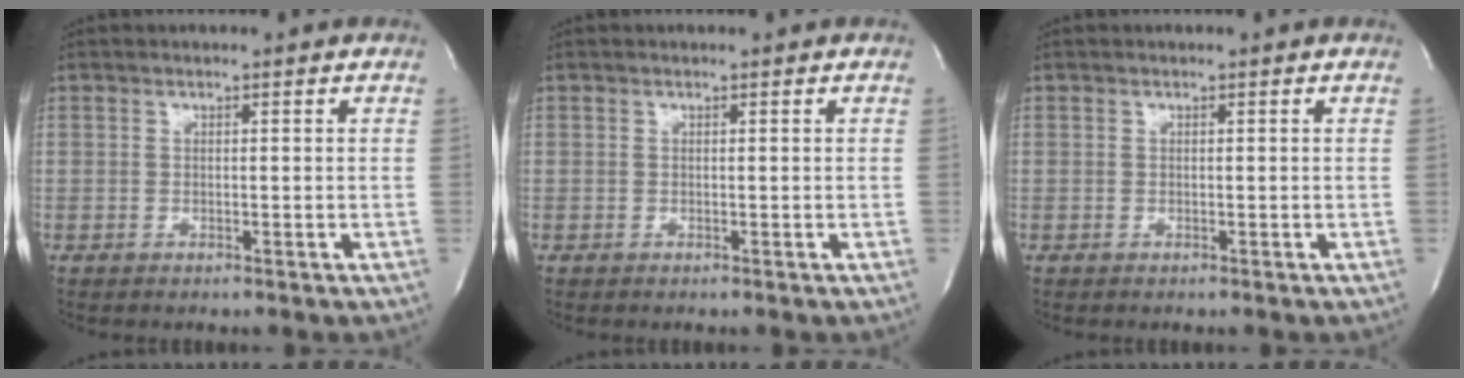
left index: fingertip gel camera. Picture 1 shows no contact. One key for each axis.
{"total": 0.0}
{"total": 0.0}